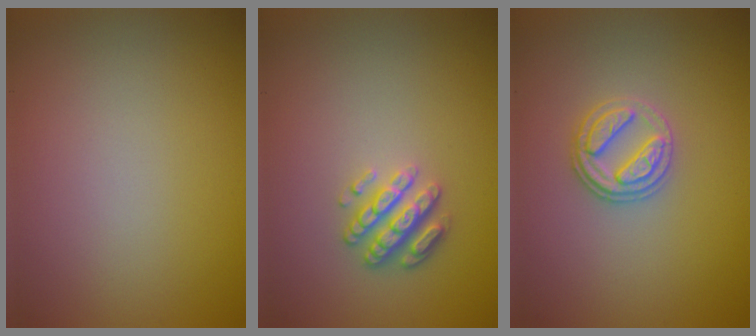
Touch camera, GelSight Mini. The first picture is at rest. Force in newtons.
{"total": 2.9, "press": 2.4, "slide": 1.7}
{"total": 2.7, "press": 2.6, "slide": 0.5}